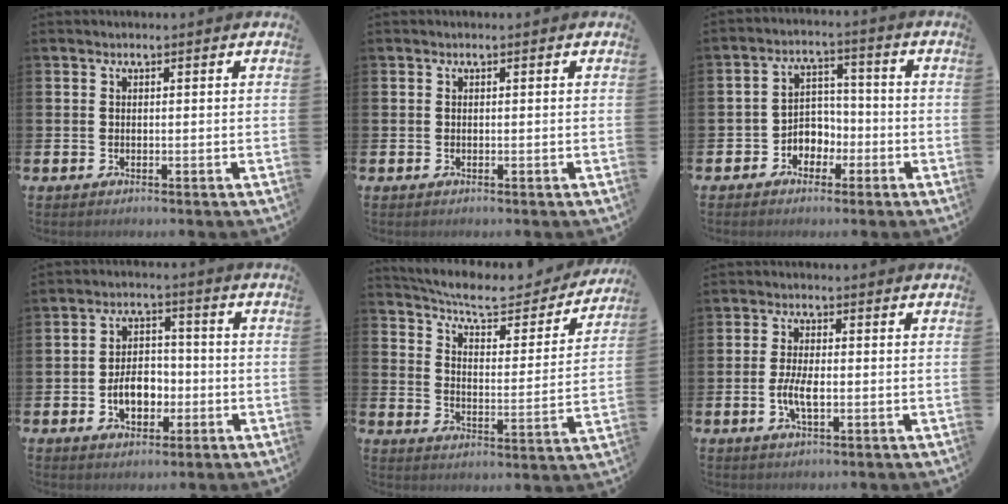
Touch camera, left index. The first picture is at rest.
{"total": 0.0}
{"total": 3.8, "force": [-2.0, 3.1, 0.9], "torque": [-0.033, 0.004, -0.047]}
{"total": 5.5, "force": [-2.0, 3.6, 3.7], "torque": [-0.050, 0.004, -0.042]}
{"total": 7.7, "force": [6.9, 1.8, 2.8], "torque": [-0.075, -0.050, 0.115]}
{"total": 3.8, "force": [-1.0, 1.4, 3.4], "torque": [-0.065, 0.000, -0.021]}